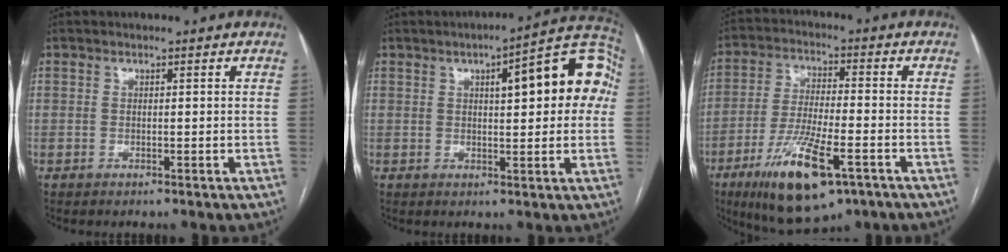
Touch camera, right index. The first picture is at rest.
{"total": 14.0, "force": [3.1, 3.6, 13.2], "torque": [-0.159, 0.038, 0.033]}
{"total": 14.9, "force": [-7.6, 3.9, 12.2], "torque": [-0.235, -0.024, -0.121]}